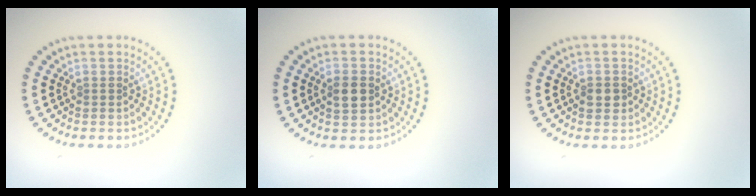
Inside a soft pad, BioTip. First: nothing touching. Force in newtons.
{"total": 2.1, "press": 2.1, "slide": 0.2}
{"total": 1.5, "press": 1.4, "slide": 0.5}